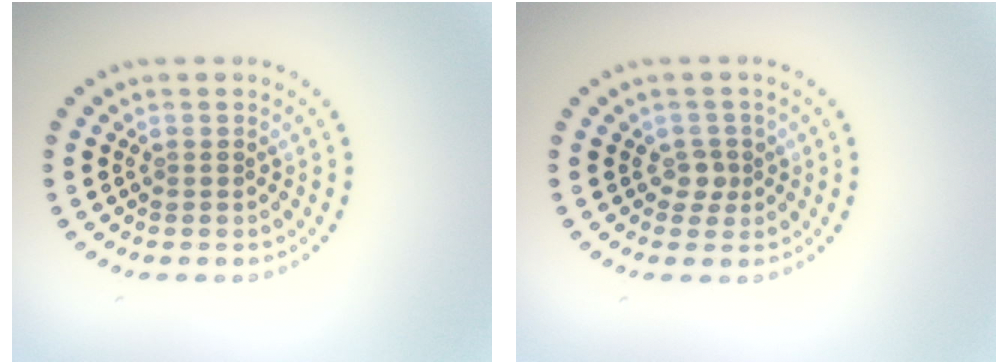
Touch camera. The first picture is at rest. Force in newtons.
{"total": 1.6, "press": 1.2, "slide": 1.0}